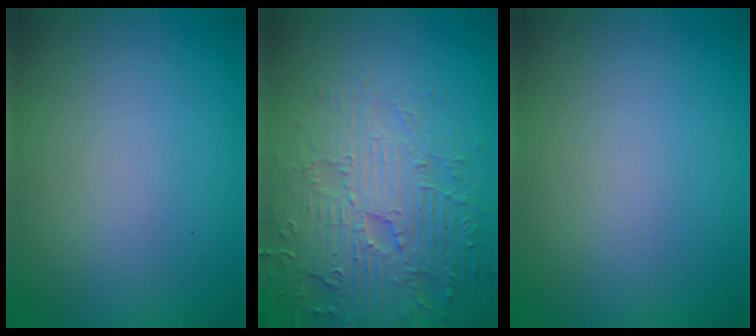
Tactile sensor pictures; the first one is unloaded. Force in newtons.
{"total": 5.6, "press": 5.1, "slide": 2.2}
{"total": 0.0}